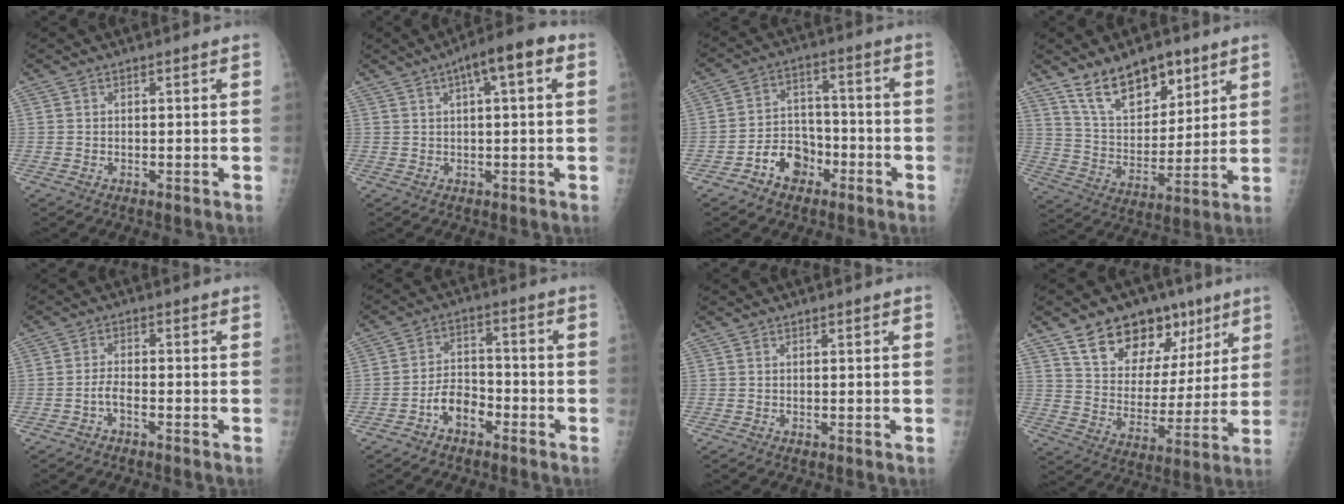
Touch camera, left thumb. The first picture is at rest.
{"total": 8.5, "force": [3.2, 2.2, 7.5], "torque": [-0.114, 0.024, 0.040]}
{"total": 8.0, "force": [-4.4, 5.9, 3.3], "torque": [-0.026, 0.042, -0.076]}
{"total": 14.6, "force": [9.8, 7.5, 7.9], "torque": [-0.089, -0.061, 0.180]}
{"total": 2.1, "force": [-1.3, 0.7, 1.6], "torque": [-0.031, 0.013, -0.027]}
{"total": 6.1, "force": [-3.3, 3.8, 3.3], "torque": [-0.042, 0.034, -0.064]}
{"total": 0.0}
{"total": 18.3, "force": [10.8, 11.3, 9.4], "torque": [-0.088, -0.042, 0.175]}